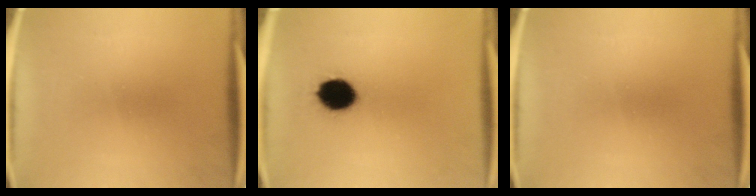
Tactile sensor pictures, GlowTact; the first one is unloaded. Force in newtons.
{"total": 10.9}
{"total": 0.0}